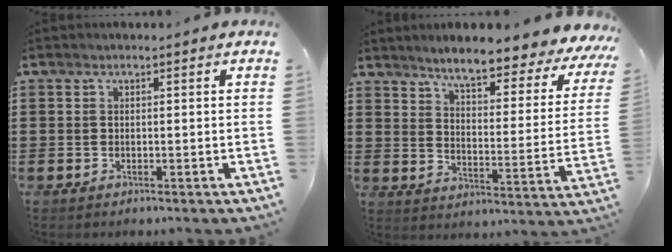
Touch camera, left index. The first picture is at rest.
{"total": 6.6, "force": [5.8, 0.0, 3.2], "torque": [-0.073, -0.046, 0.091]}